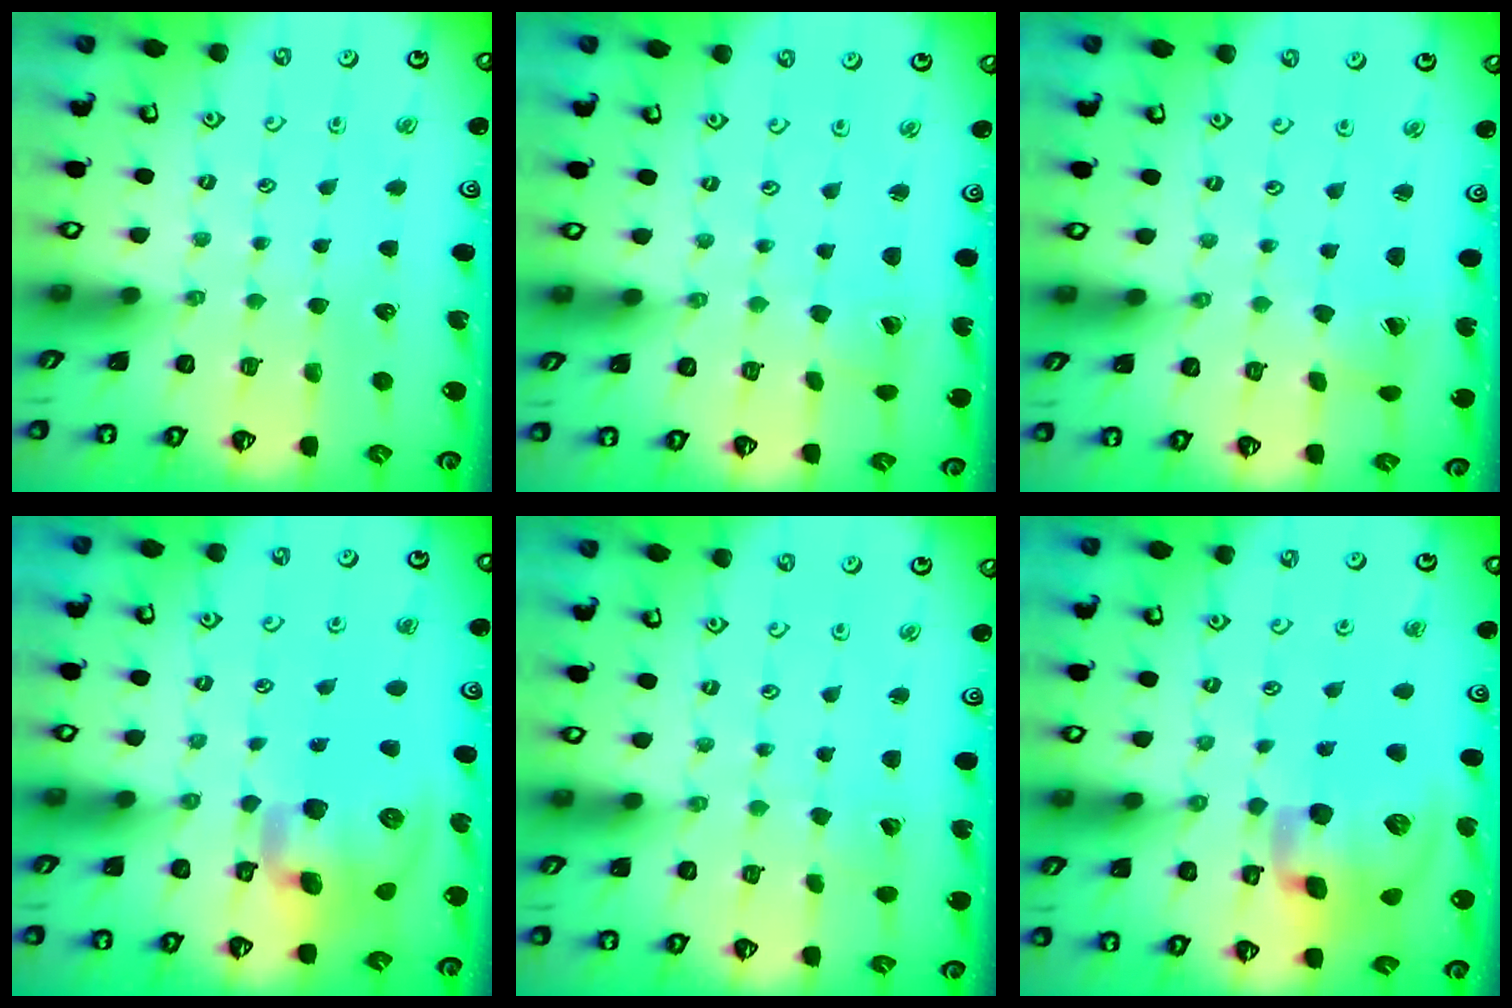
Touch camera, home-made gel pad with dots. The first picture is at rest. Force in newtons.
{"total": 2.4, "press": 2.4, "slide": 0.2}
{"total": 1.5, "press": 1.4, "slide": 0.2}
{"total": 16.5, "press": 16.3, "slide": 2.6}
{"total": 1.6, "press": 1.6, "slide": 0.0}
{"total": 19.2, "press": 19.0, "slide": 3.0}